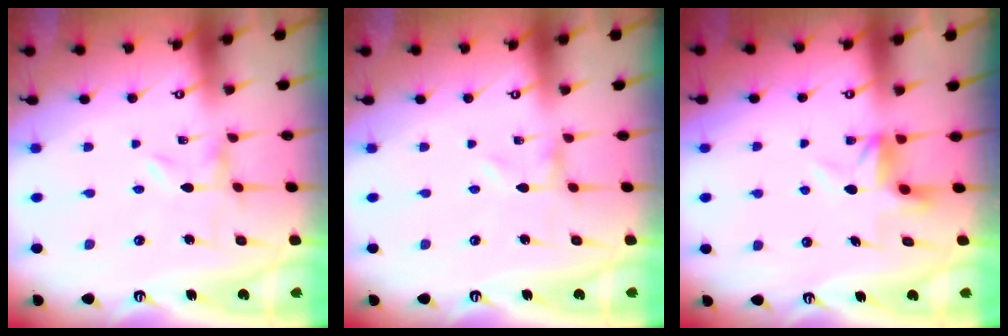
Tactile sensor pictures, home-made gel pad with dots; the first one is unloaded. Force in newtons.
{"total": 0.0}
{"total": 5.6, "press": 5.6, "slide": 0.2}